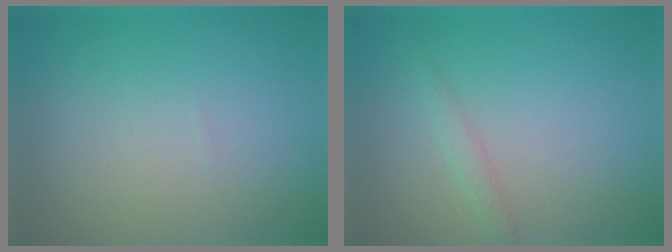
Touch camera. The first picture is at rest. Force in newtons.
{"total": 1.0, "press": 1.0, "slide": 0.0}